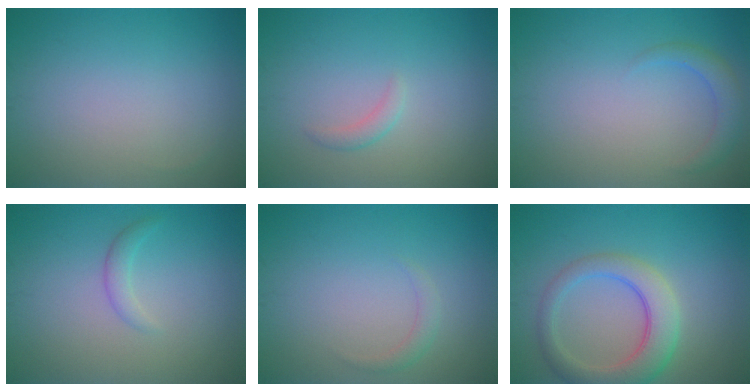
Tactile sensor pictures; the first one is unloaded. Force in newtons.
{"total": 1.0, "press": 1.0, "slide": 0.0}
{"total": 1.9, "press": 1.9, "slide": 0.1}
{"total": 1.3, "press": 1.3, "slide": 0.0}
{"total": 1.0, "press": 1.0, "slide": 0.1}
{"total": 5.3, "press": 5.2, "slide": 0.4}